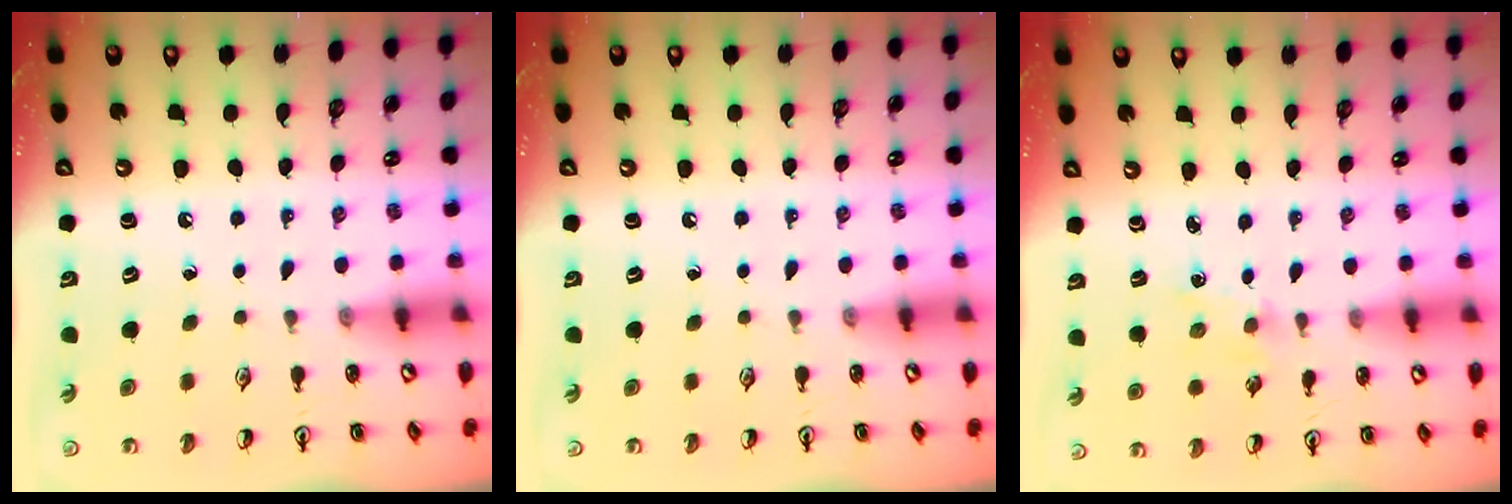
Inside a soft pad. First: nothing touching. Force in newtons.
{"total": 0.0}
{"total": 2.5, "press": 2.4, "slide": 0.3}